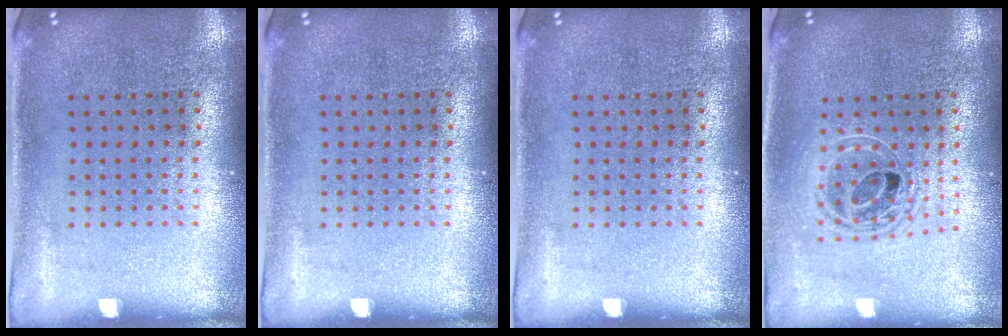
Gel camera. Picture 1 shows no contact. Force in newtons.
{"total": 0.0}
{"total": 0.0}
{"total": 1.6, "press": 1.4, "slide": 0.8}